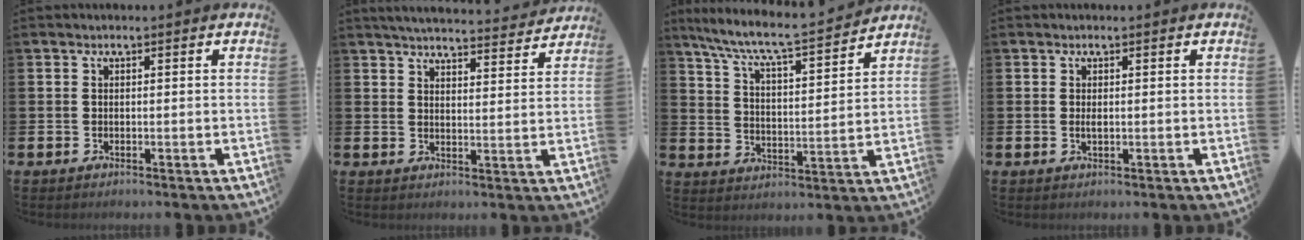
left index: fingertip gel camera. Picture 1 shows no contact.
{"total": 5.0, "force": [4.9, 0.4, 0.8], "torque": [-0.019, -0.039, 0.084]}
{"total": 7.7, "force": [7.1, 0.4, 3.0], "torque": [-0.088, -0.055, 0.118]}
{"total": 0.9, "force": [0.1, 0.3, 0.8], "torque": [-0.012, 0.001, 0.000]}